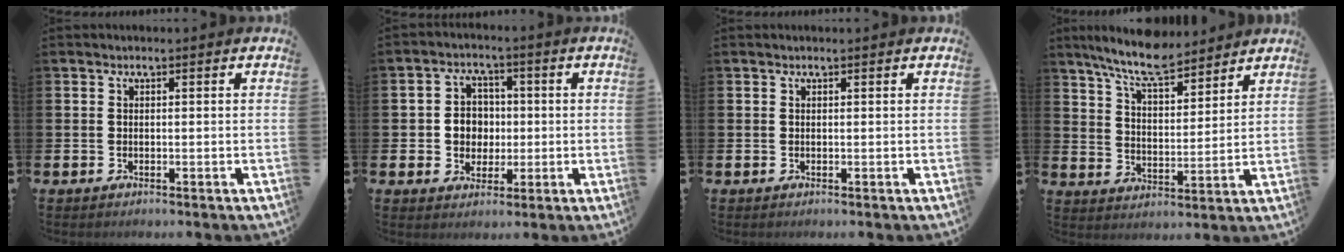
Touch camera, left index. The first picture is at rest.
{"total": 4.5, "force": [0.2, 4.2, 1.6], "torque": [-0.023, 0.005, -0.006]}
{"total": 0.0}
{"total": 8.7, "force": [8.0, 1.6, 3.2], "torque": [-0.086, -0.040, 0.144]}